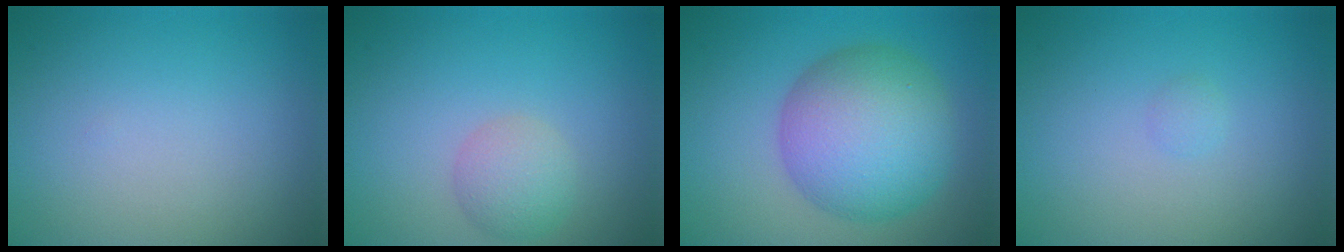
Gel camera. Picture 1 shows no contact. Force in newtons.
{"total": 2.2, "press": 2.2, "slide": 0.1}
{"total": 9.4, "press": 9.4, "slide": 0.1}
{"total": 0.5, "press": 0.5, "slide": 0.0}